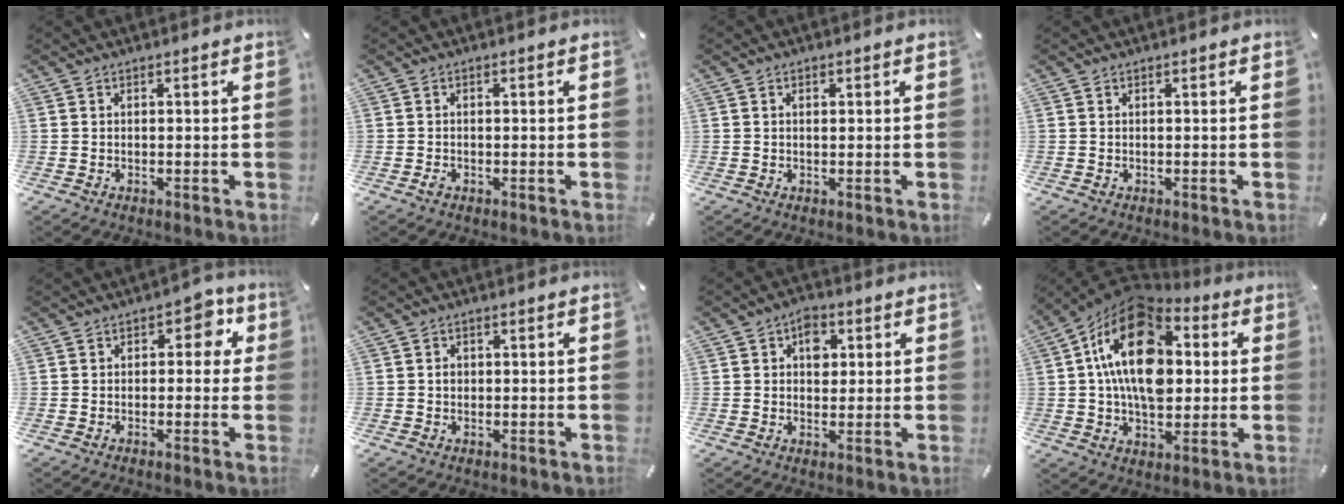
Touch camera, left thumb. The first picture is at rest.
{"total": 1.0, "force": [-0.5, 0.7, 0.7], "torque": [-0.014, 0.000, -0.010]}
{"total": 1.1, "force": [0.2, 0.7, 0.8], "torque": [-0.011, 0.000, 0.001]}
{"total": 0.0}
{"total": 5.6, "force": [1.1, 3.8, 4.0], "torque": [-0.037, -0.002, 0.008]}
{"total": 1.7, "force": [-0.1, 1.5, 0.8], "torque": [-0.009, 0.002, -0.006]}
{"total": 5.2, "force": [1.4, 3.9, 3.1], "torque": [-0.027, -0.006, 0.016]}
{"total": 21.1, "force": [3.3, 13.8, 15.6], "torque": [-0.291, -0.002, 0.052]}